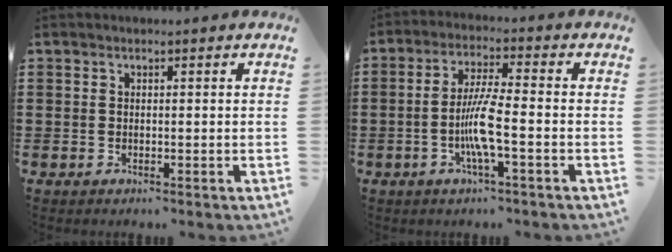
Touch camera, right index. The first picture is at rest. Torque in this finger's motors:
{"motor_torque": [1.75, 0.17, 0.30, 0.09]}